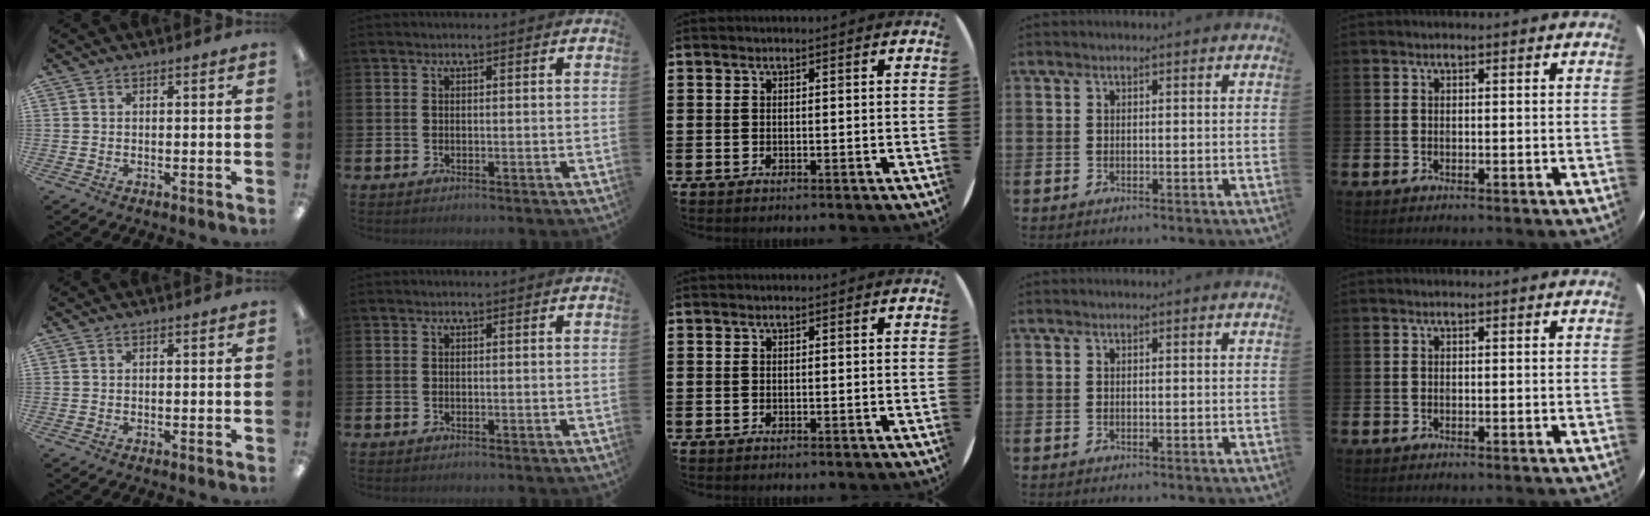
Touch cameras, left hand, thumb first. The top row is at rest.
{}